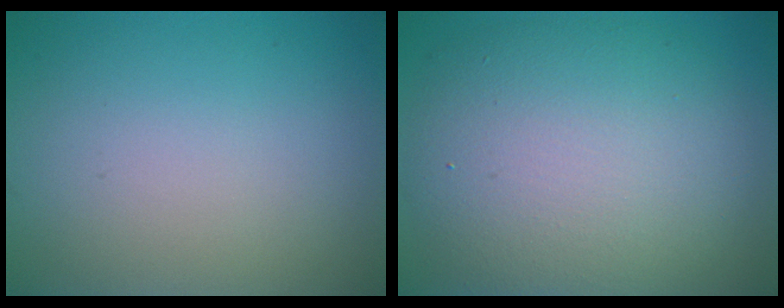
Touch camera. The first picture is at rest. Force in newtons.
{"total": 10.1, "press": 10.1, "slide": 0.5}